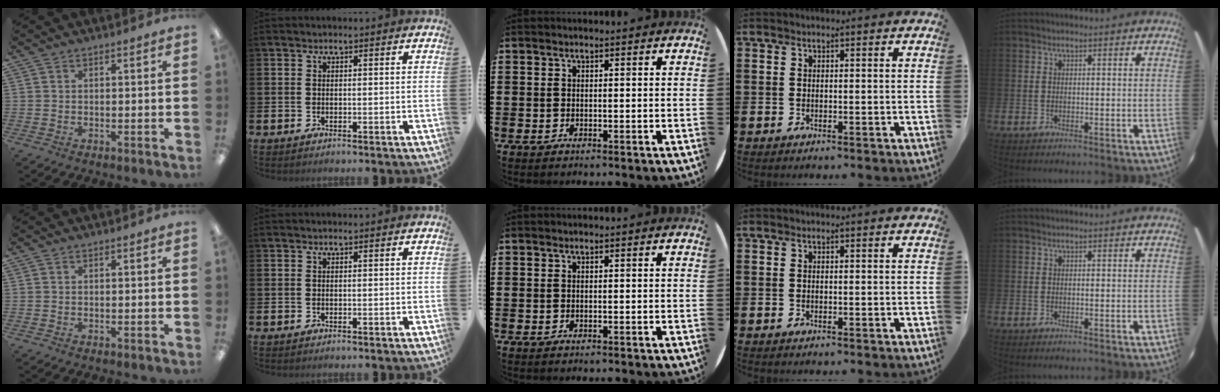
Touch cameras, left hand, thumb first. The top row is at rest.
{}